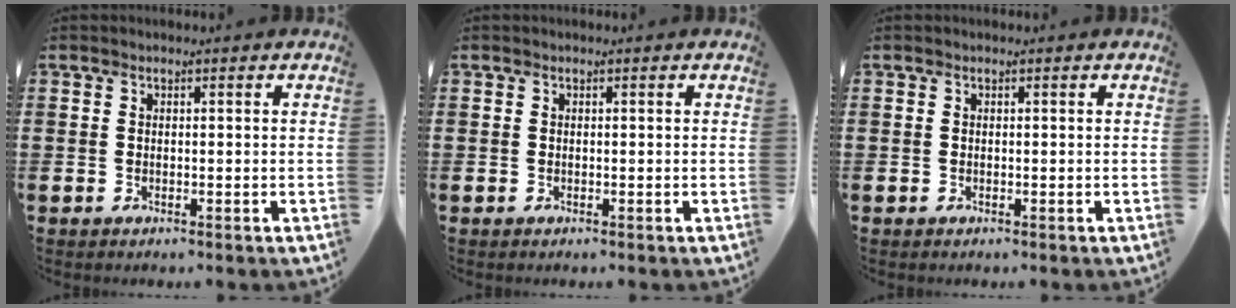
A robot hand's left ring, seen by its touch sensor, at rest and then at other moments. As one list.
[{"total": 0.0}, {"total": 0.0}]